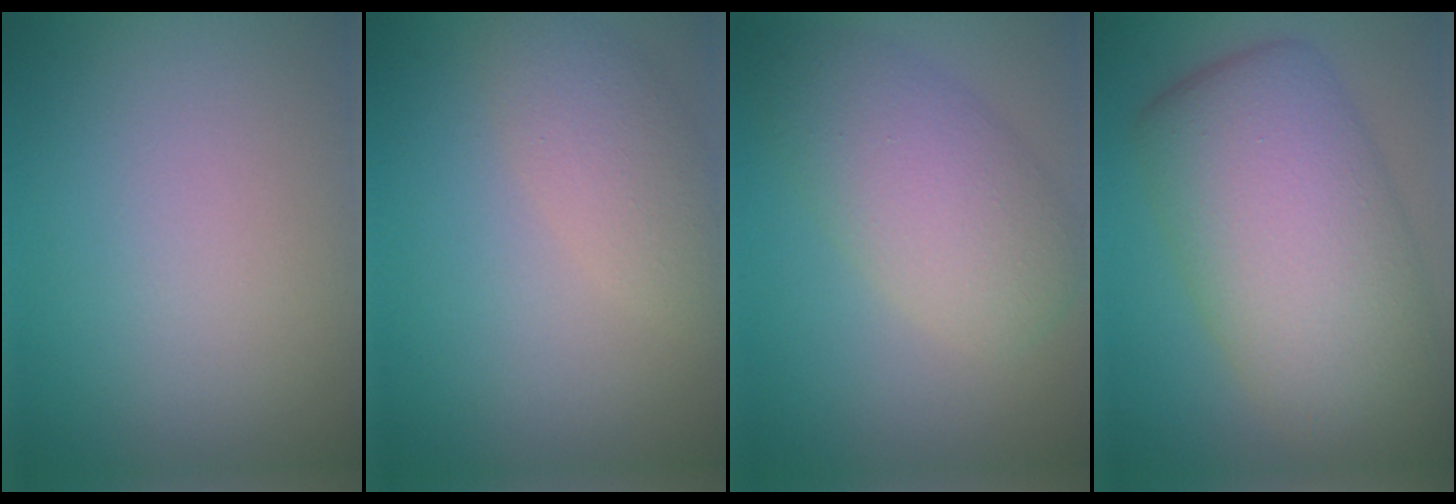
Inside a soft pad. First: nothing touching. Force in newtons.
{"total": 3.2, "press": 3.2, "slide": 0.2}
{"total": 5.8, "press": 5.7, "slide": 0.3}
{"total": 10.7, "press": 10.7, "slide": 0.3}